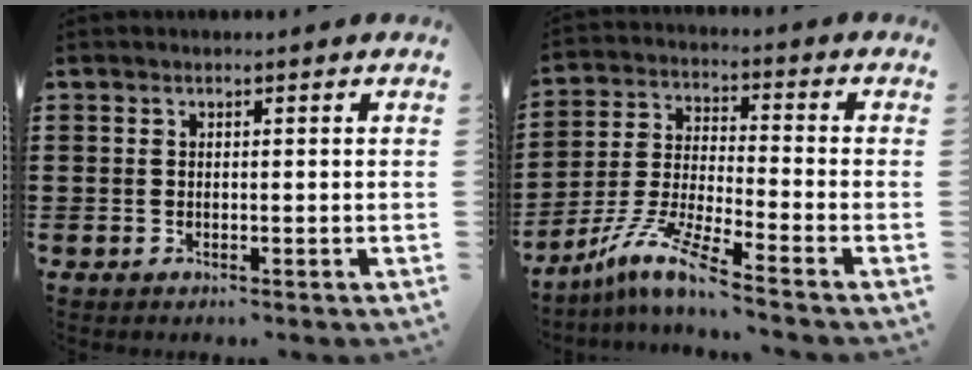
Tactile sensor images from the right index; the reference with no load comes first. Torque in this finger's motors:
{"motor_torque": [-1.11, 1.03, -0.64, -0.17]}